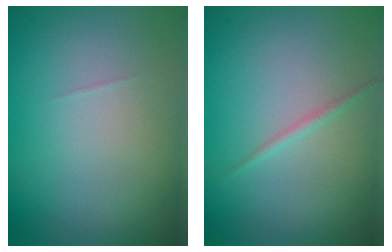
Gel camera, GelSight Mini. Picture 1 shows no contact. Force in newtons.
{"total": 0.7, "press": 0.7, "slide": 0.1}